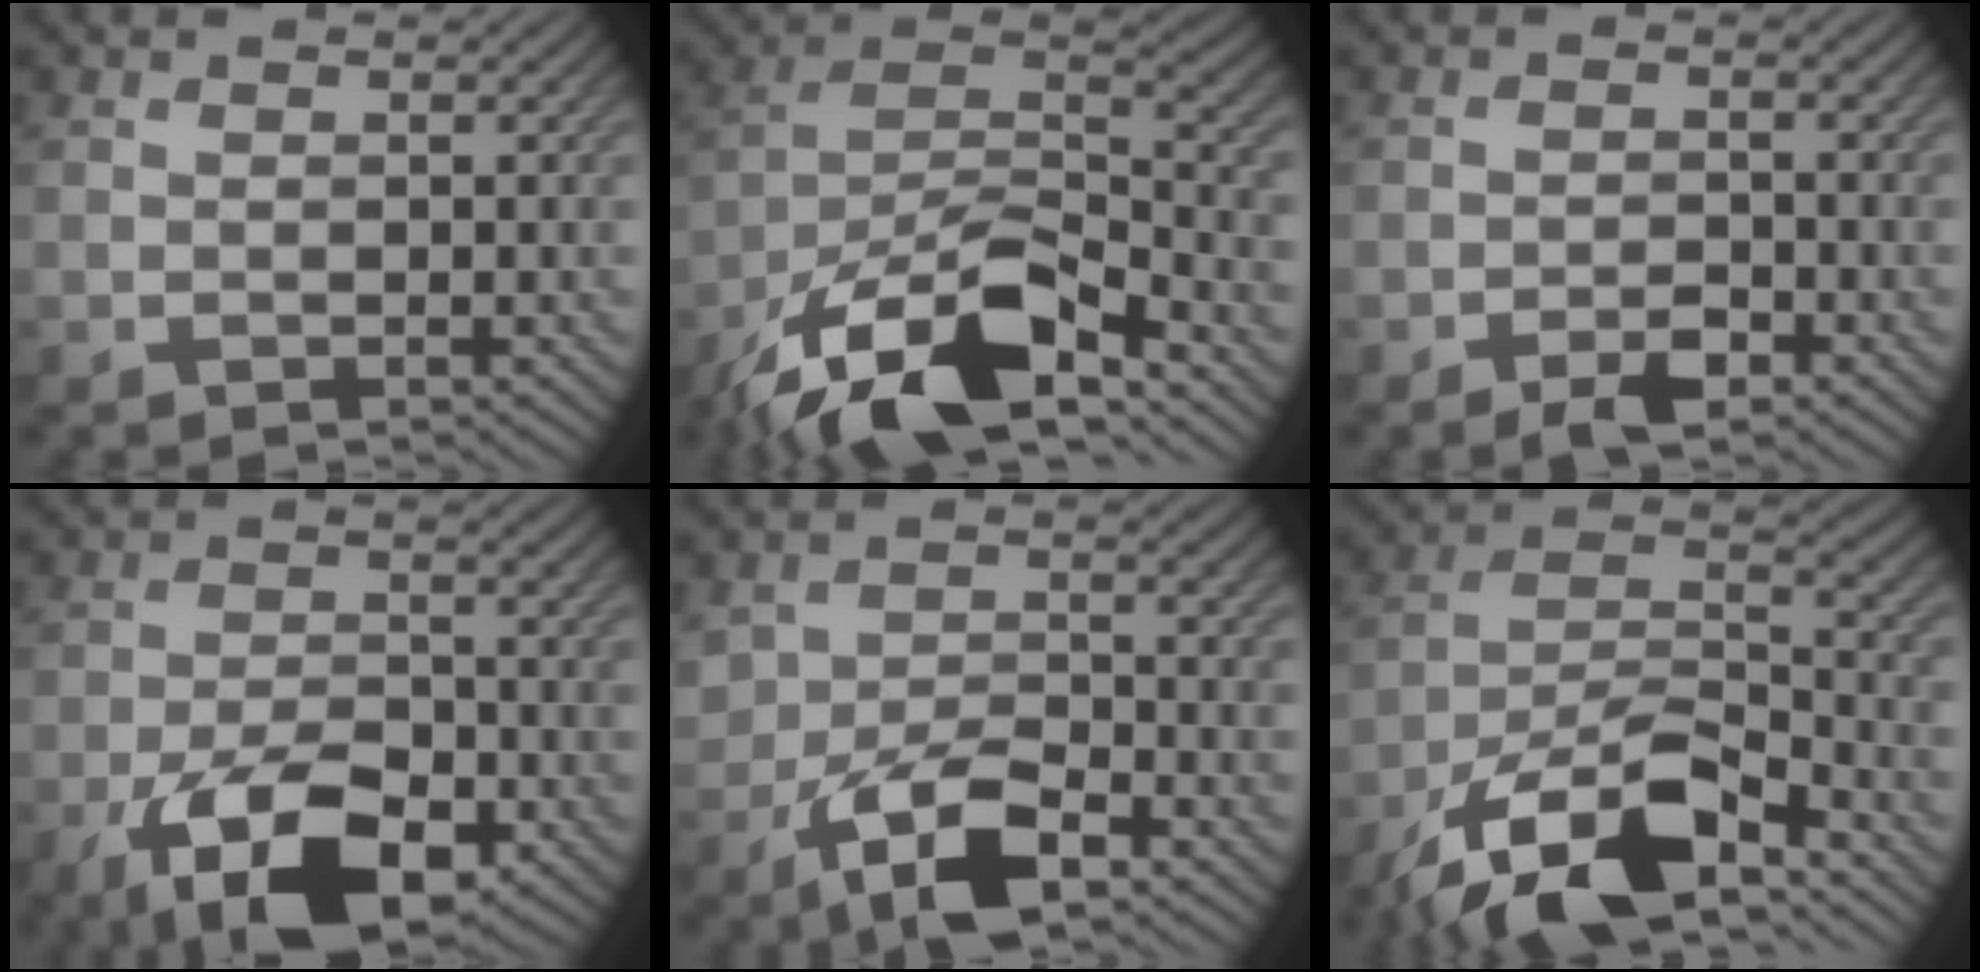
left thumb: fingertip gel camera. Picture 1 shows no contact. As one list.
[{"total": 16.0, "force": [-11.2, 5.4, 10.0], "torque": [-0.205, -0.009, -0.213]}, {"total": 2.7, "force": [-1.9, 1.0, 1.6], "torque": [-0.027, 0.002, -0.036]}, {"total": 11.9, "force": [-6.5, 5.5, 8.4], "torque": [-0.161, -0.016, -0.116]}, {"total": 7.7, "force": [-3.8, 3.9, 5.5], "torque": [-0.112, -0.006, -0.073]}, {"total": 14.4, "force": [-10.1, 4.7, 9.2], "torque": [-0.178, -0.005, -0.204]}]